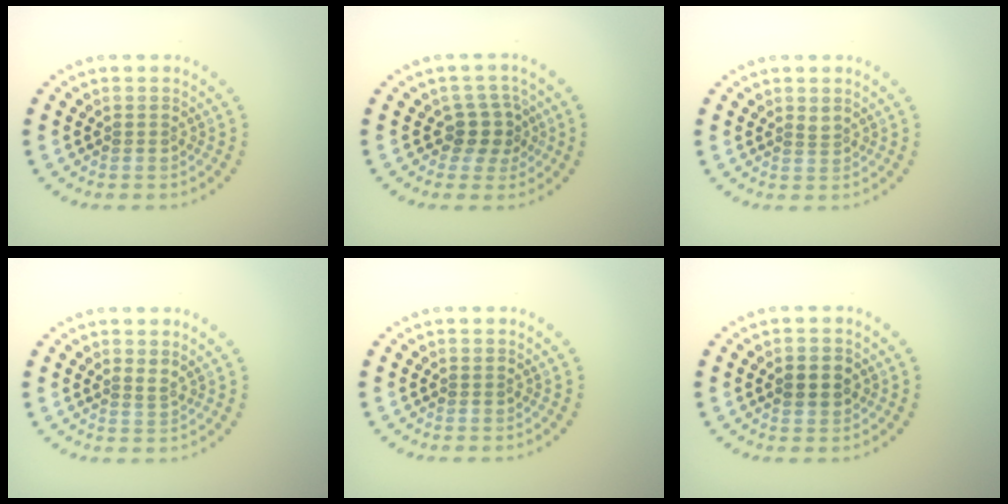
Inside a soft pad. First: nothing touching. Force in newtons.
{"total": 2.7, "press": 2.2, "slide": 1.6}
{"total": 0.9, "press": 0.5, "slide": 0.7}
{"total": 0.7, "press": 0.4, "slide": 0.6}
{"total": 0.0}
{"total": 2.1, "press": 2.1, "slide": 0.1}